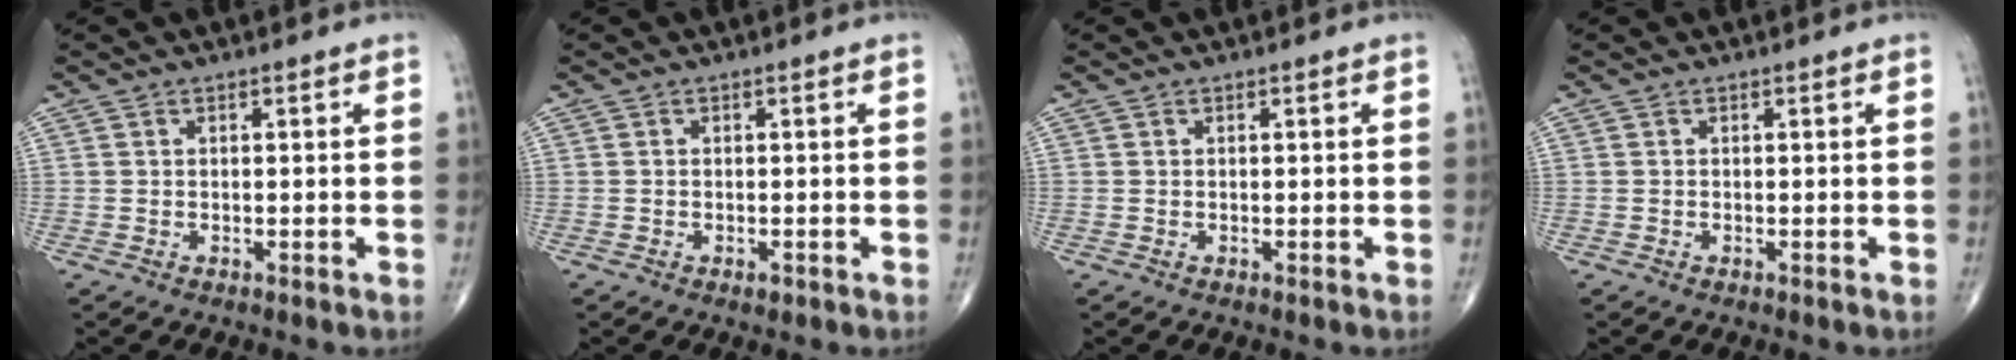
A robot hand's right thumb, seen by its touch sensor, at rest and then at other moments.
{"total": 0.7, "force": [-0.5, 0.3, 0.5], "torque": [-0.008, -0.002, -0.007]}
{"total": 0.0}
{"total": 0.0}